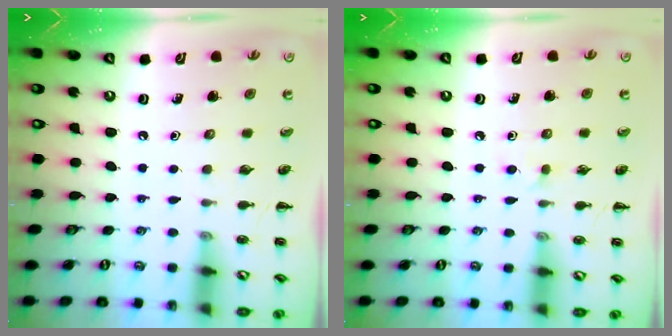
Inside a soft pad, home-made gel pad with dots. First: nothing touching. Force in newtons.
{"total": 3.9, "press": 3.7, "slide": 1.4}